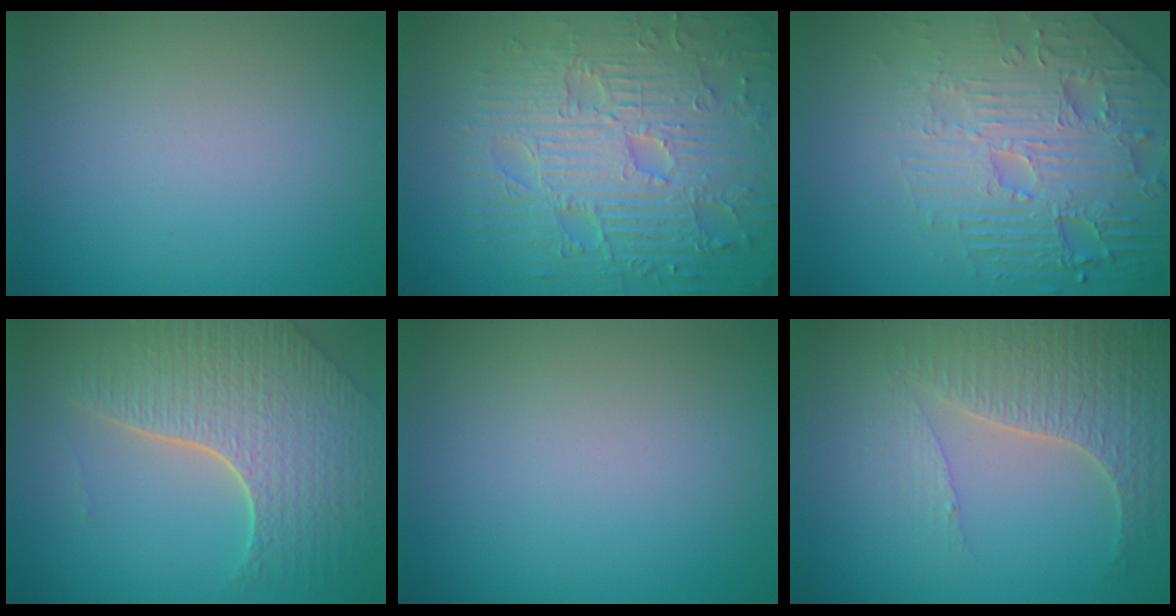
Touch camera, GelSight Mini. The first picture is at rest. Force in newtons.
{"total": 9.4, "press": 6.9, "slide": 6.5}
{"total": 6.8, "press": 5.6, "slide": 3.7}
{"total": 7.9, "press": 5.5, "slide": 5.6}
{"total": 0.0}
{"total": 3.9, "press": 3.8, "slide": 0.7}